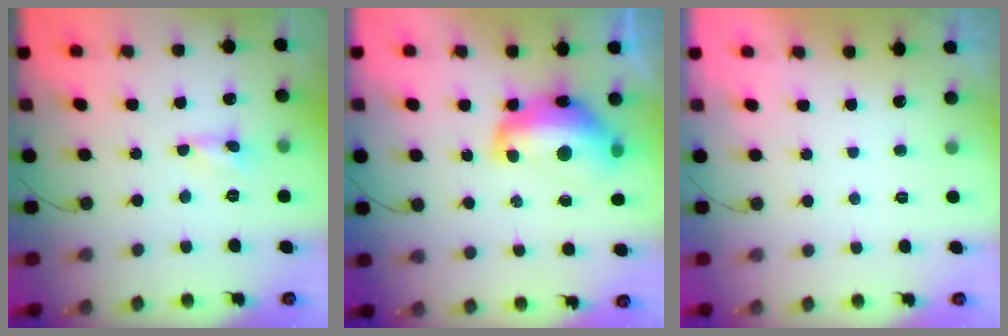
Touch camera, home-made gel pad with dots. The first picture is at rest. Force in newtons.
{"total": 15.0, "press": 15.0, "slide": 1.1}
{"total": 0.0}